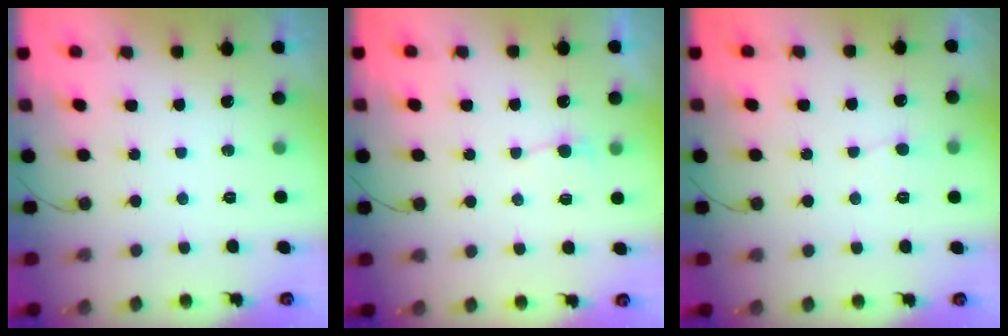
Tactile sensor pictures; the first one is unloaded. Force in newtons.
{"total": 2.7, "press": 2.7, "slide": 0.3}
{"total": 3.2, "press": 3.2, "slide": 0.4}